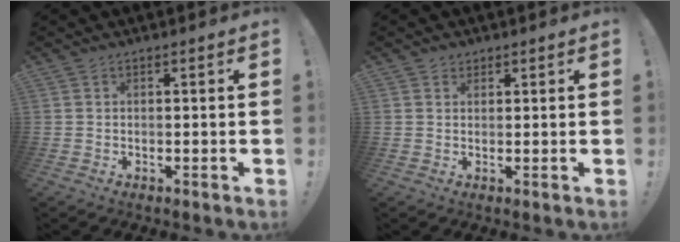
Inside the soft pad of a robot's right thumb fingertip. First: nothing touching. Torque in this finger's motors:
{"motor_torque": [0.00, 0.00, 0.01, -0.01, 0.00]}